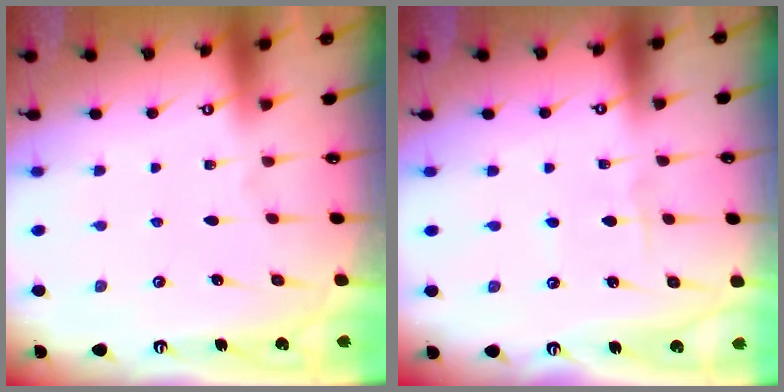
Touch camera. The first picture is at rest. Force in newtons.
{"total": 1.8, "press": 1.7, "slide": 0.2}